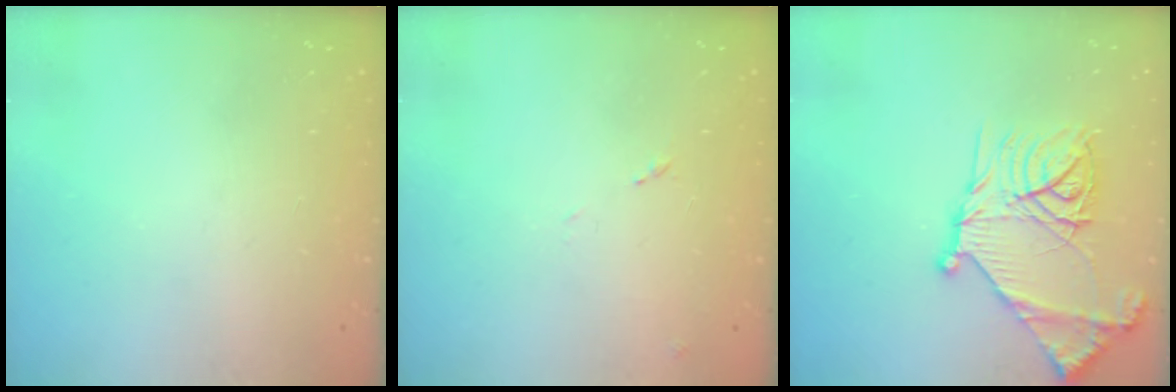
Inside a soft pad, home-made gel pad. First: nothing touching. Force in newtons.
{"total": 8.1, "press": 8.1, "slide": 0.6}
{"total": 22.5, "press": 22.4, "slide": 2.2}